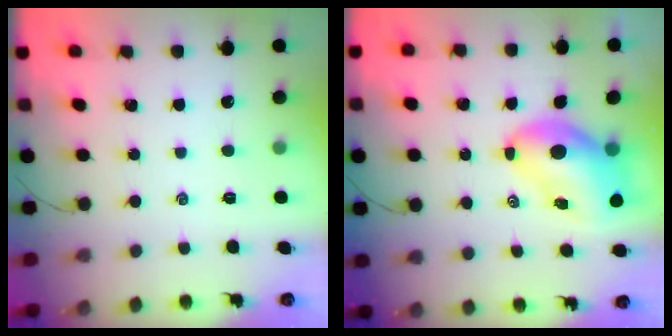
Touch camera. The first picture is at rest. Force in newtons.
{"total": 10.4, "press": 9.9, "slide": 3.1}